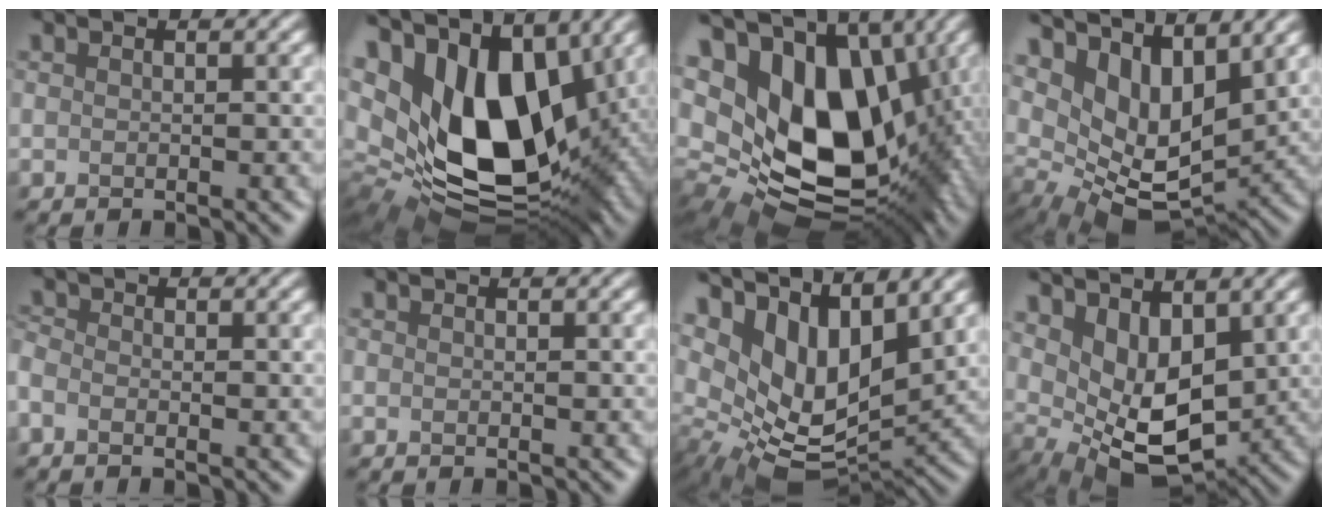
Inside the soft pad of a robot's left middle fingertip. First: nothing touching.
{"total": 16.1, "force": [3.8, 9.4, 12.6], "torque": [-0.235, -0.010, 0.068]}
{"total": 18.9, "force": [3.1, 12.6, 13.8], "torque": [-0.252, -0.016, 0.078]}
{"total": 7.4, "force": [3.9, 3.9, 4.9], "torque": [-0.096, -0.005, 0.076]}
{"total": 2.1, "force": [-1.4, 0.9, 1.1], "torque": [-0.020, 0.008, -0.038]}
{"total": 0.0}
{"total": 9.3, "force": [4.8, 4.2, 6.7], "torque": [-0.131, -0.008, 0.094]}
{"total": 6.8, "force": [1.6, 4.1, 5.2], "torque": [-0.093, -0.019, 0.040]}